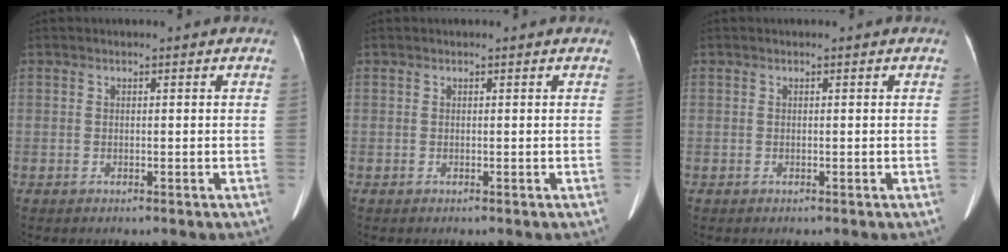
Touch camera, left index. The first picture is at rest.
{"total": 0.0}
{"total": 0.0}